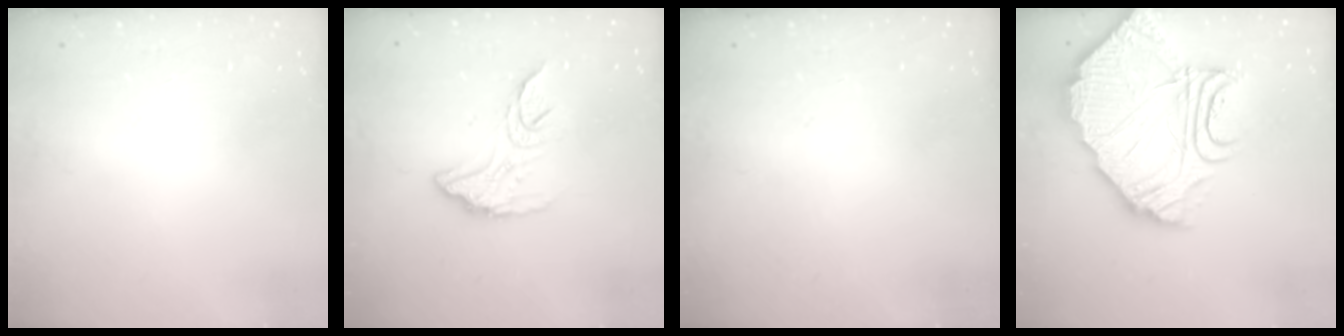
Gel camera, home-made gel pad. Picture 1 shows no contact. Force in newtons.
{"total": 12.1, "press": 12.1, "slide": 0.7}
{"total": 0.0}
{"total": 21.3, "press": 21.2, "slide": 2.0}